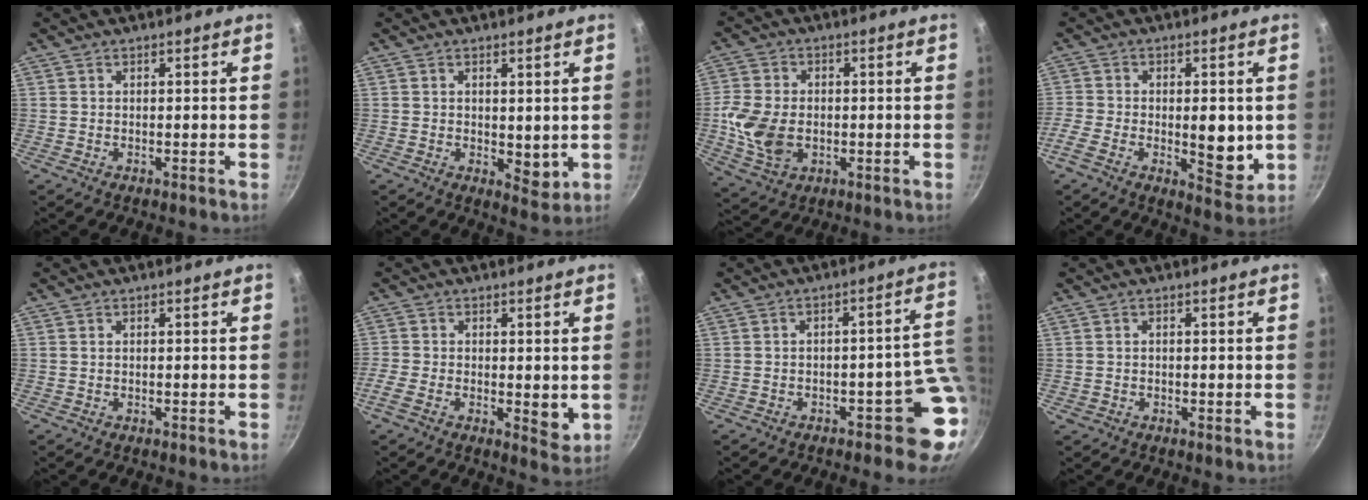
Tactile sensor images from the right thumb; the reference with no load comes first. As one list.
[{"total": 4.3, "force": [0.5, 2.6, 3.3], "torque": [-0.043, -0.015, 0.011]}, {"total": 10.6, "force": [-1.2, 7.6, 7.4], "torque": [-0.144, 0.001, -0.019]}, {"total": 10.2, "force": [-1.7, 5.1, 8.7], "torque": [-0.138, -0.003, -0.028]}, {"total": 0.0}, {"total": 6.3, "force": [-1.2, 3.1, 5.3], "torque": [-0.088, -0.009, -0.025]}, {"total": 8.2, "force": [-1.6, 4.7, 6.6], "torque": [-0.003, 0.029, -0.022]}, {"total": 0.6, "force": [-0.2, 0.5, 0.2], "torque": [-0.005, 0.003, 0.001]}]